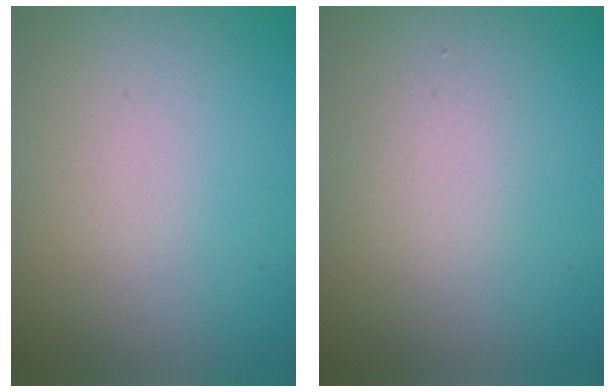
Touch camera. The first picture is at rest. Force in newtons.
{"total": 1.6, "press": 1.6, "slide": 0.2}